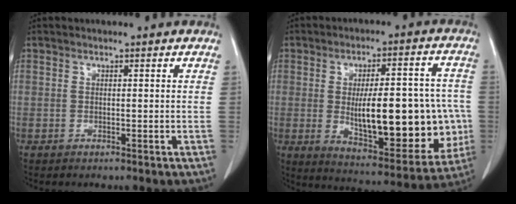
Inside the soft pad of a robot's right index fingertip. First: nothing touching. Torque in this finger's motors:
{"motor_torque": [1.52, -0.62, 0.63, 0.19]}